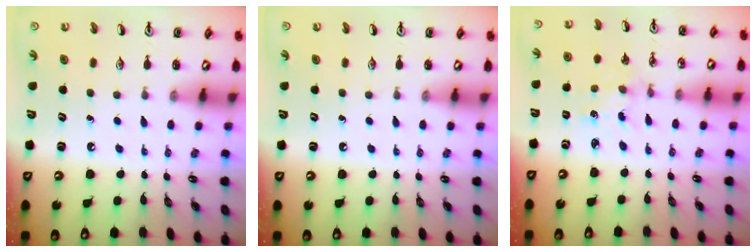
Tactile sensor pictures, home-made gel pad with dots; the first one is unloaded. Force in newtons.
{"total": 0.0}
{"total": 0.8, "press": 0.8, "slide": 0.1}